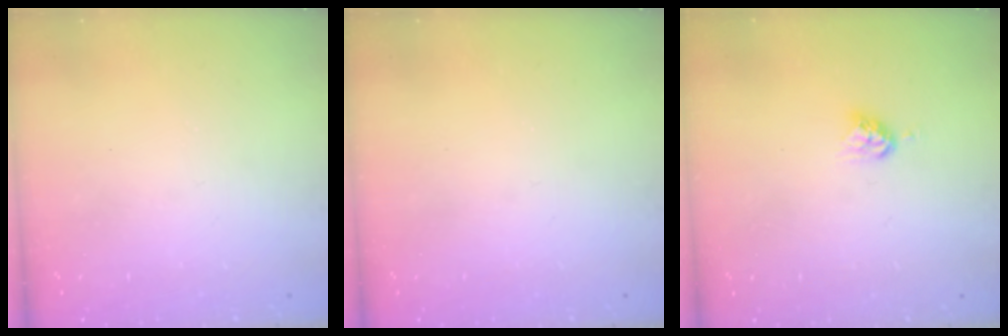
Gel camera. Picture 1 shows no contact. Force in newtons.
{"total": 0.0}
{"total": 4.9, "press": 4.8, "slide": 0.4}